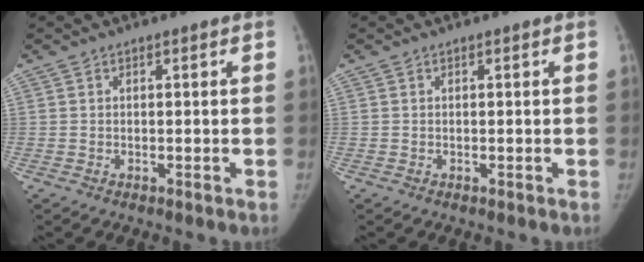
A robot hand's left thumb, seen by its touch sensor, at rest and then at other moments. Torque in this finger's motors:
{"motor_torque": [0.01, 0.01, 0.08, -0.01, 0.00]}